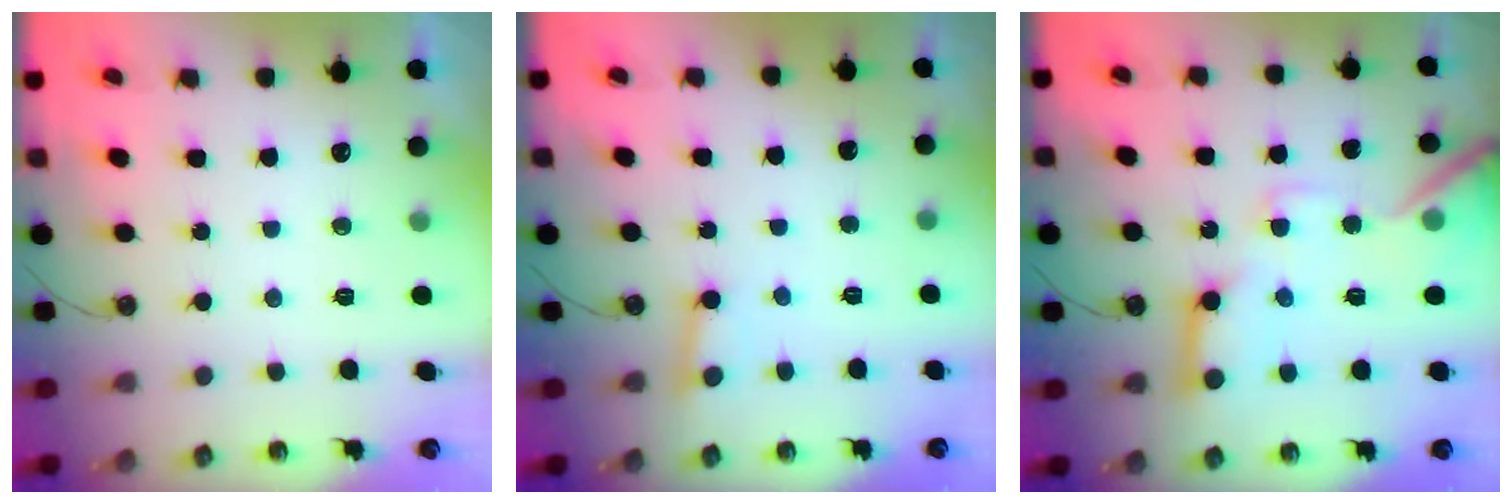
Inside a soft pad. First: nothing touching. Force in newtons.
{"total": 2.6, "press": 2.5, "slide": 0.8}
{"total": 16.8, "press": 16.7, "slide": 1.9}